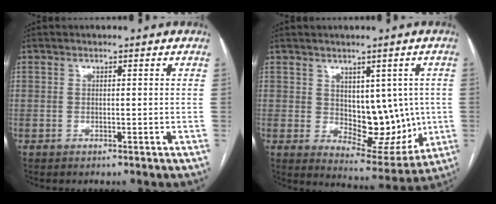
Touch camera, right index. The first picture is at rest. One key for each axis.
{"total": 11.0, "fx": 0.2, "fy": 6.3, "fz": 9.0, "tx": -0.106, "ty": -0.001, "tz": 0.029}